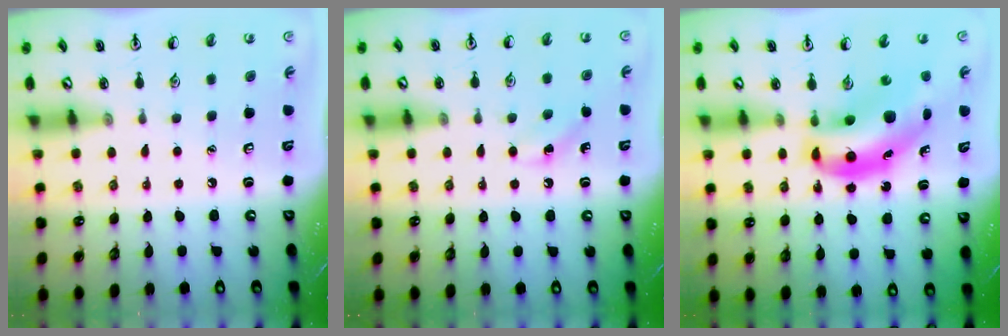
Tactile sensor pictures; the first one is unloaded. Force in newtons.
{"total": 5.0, "press": 4.7, "slide": 1.5}
{"total": 13.0, "press": 12.4, "slide": 3.9}